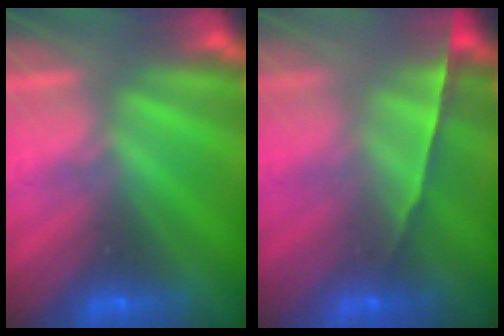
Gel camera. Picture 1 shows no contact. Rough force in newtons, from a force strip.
{"total": 1.5}